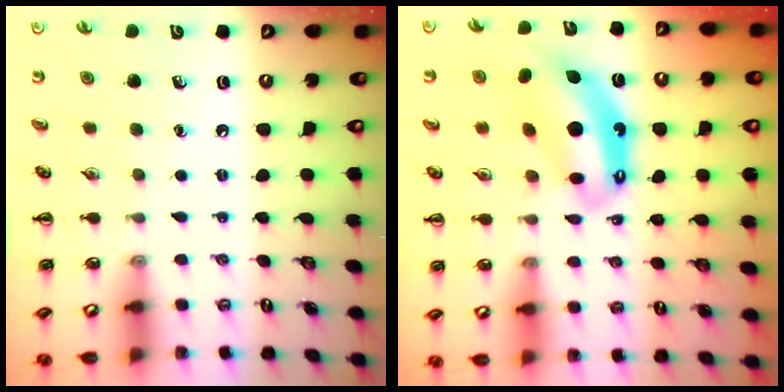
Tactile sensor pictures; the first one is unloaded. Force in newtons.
{"total": 10.6, "press": 10.2, "slide": 2.9}